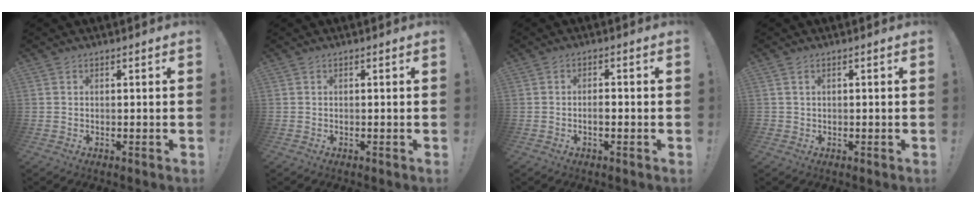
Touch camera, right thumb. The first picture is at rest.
{"total": 0.0}
{"total": 1.8, "force": [-0.6, 0.8, 1.5], "torque": [-0.017, 0.004, -0.012]}
{"total": 1.5, "force": [0.6, 1.2, 0.6], "torque": [-0.011, 0.004, 0.011]}